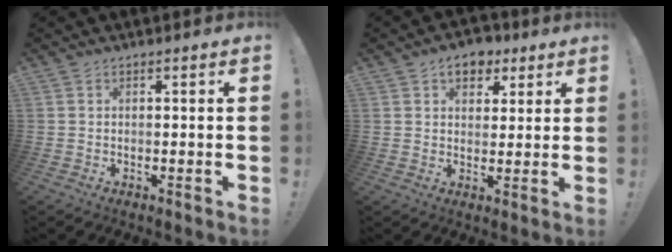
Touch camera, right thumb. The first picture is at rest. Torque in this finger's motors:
{"motor_torque": [0.33, 1.54, 0.06, 0.26, -0.02]}